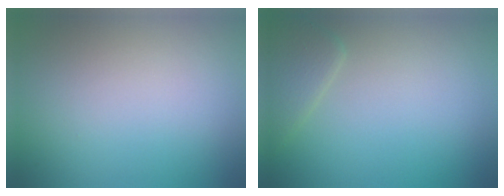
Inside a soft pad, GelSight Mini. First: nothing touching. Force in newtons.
{"total": 2.2, "press": 2.1, "slide": 0.2}